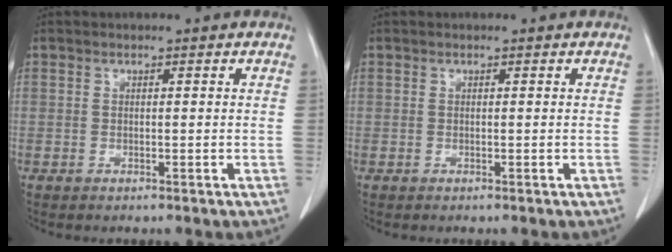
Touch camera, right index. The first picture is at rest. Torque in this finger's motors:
{"motor_torque": [0.00, 0.00, 0.00, 0.00]}